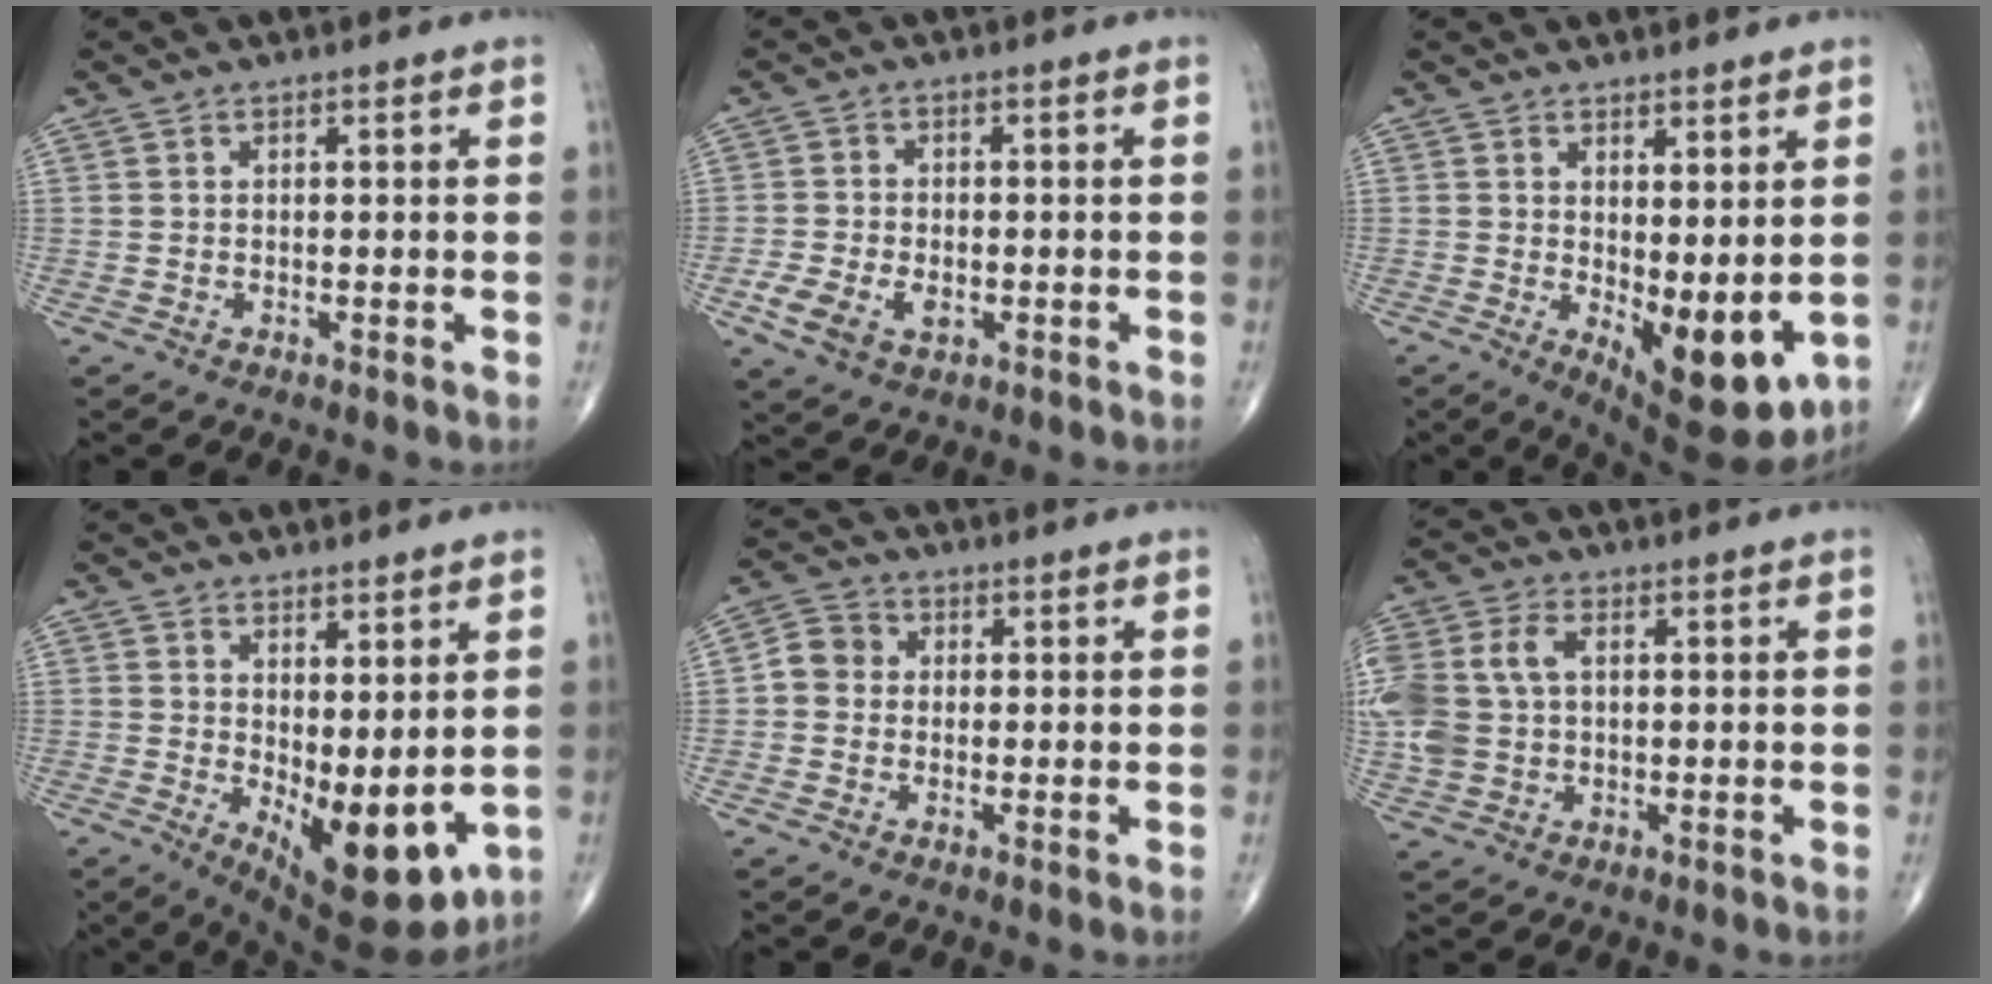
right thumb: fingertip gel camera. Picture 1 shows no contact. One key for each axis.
{"total": 7.1, "fx": -2.4, "fy": 4.6, "fz": 4.8, "tx": -0.094, "ty": 0.008, "tz": -0.038}
{"total": 11.1, "fx": -1.0, "fy": 4.6, "fz": 10.0, "tx": -0.124, "ty": -0.027, "tz": 0.003}
{"total": 12.2, "fx": -0.9, "fy": 5.3, "fz": 11.0, "tx": -0.145, "ty": -0.026, "tz": 0.008}
{"total": 4.6, "fx": -0.2, "fy": 4.2, "fz": 1.9, "tx": -0.018, "ty": 0.012, "tz": -0.015}
{"total": 13.5, "fx": 1.5, "fy": 9.7, "fz": 9.4, "tx": -0.244, "ty": 0.015, "tz": 0.030}